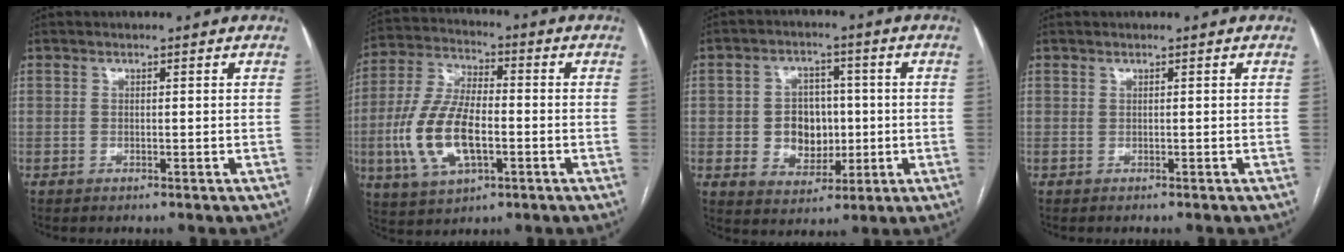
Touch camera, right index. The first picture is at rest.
{"total": 13.8, "force": [-3.1, 6.0, 12.0], "torque": [-0.265, 0.005, -0.056]}
{"total": 8.4, "force": [-0.3, 6.7, 5.1], "torque": [-0.087, 0.014, 0.007]}
{"total": 0.0}